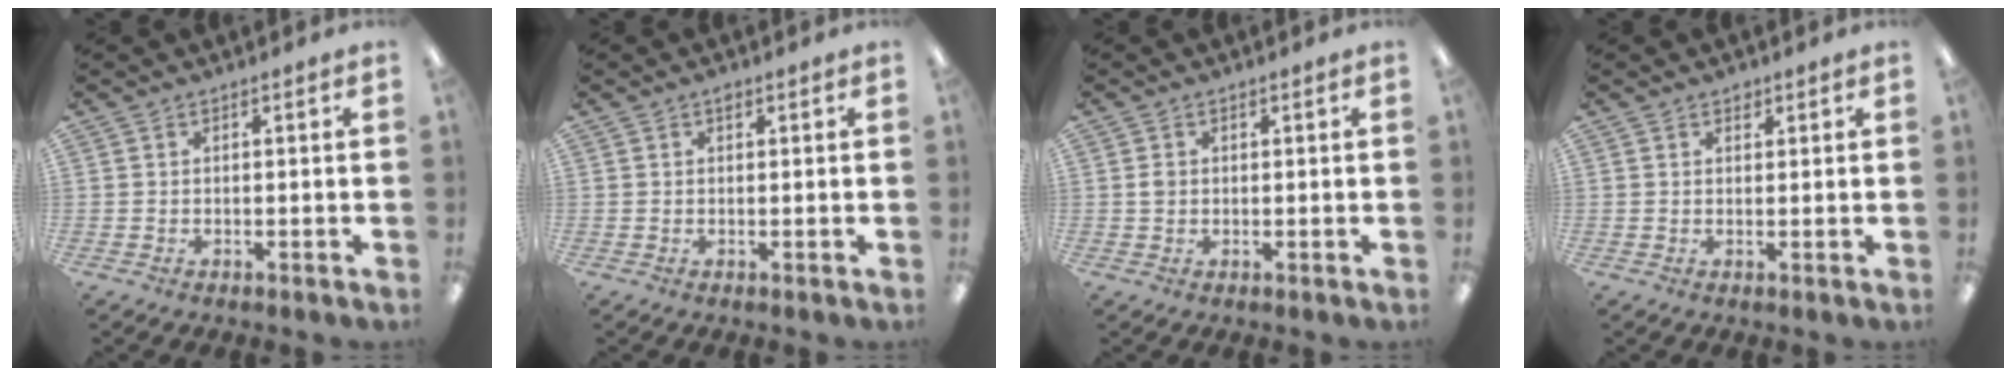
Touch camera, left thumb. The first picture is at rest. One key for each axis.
{"total": 1.1, "fx": 0.6, "fy": 0.6, "fz": 0.7, "tx": -0.007, "ty": 0.000, "tz": 0.008}
{"total": 1.4, "fx": 0.3, "fy": 1.2, "fz": 0.7, "tx": -0.014, "ty": 0.006, "tz": 0.004}
{"total": 1.5, "fx": 1.1, "fy": 0.9, "fz": 0.5, "tx": -0.002, "ty": -0.002, "tz": 0.018}